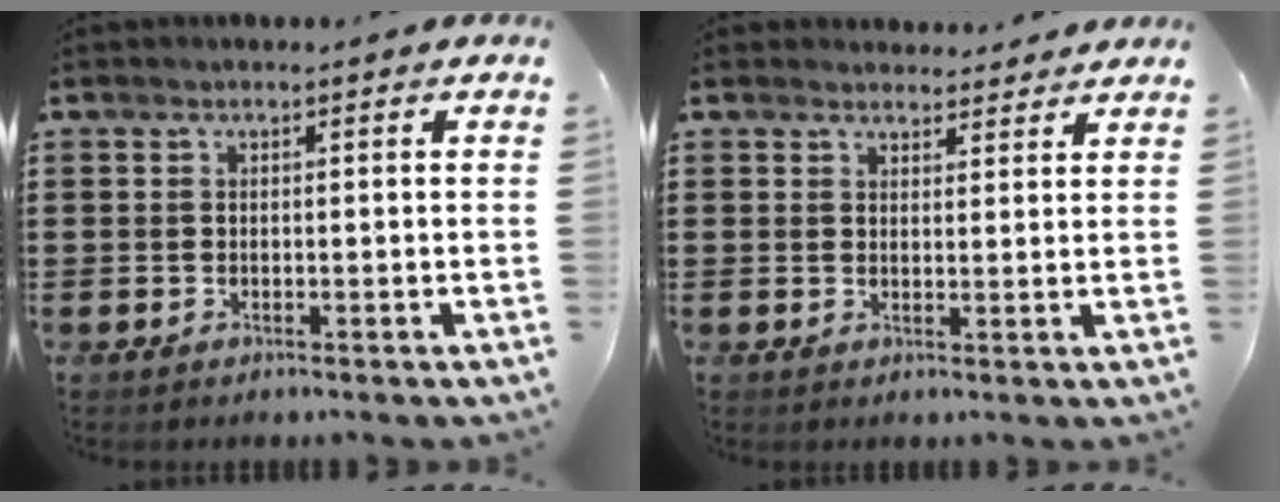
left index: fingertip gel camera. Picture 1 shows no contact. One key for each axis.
{"total": 2.7, "fx": 2.6, "fy": 0.8, "fz": 0.0, "tx": -0.002, "ty": -0.008, "tz": 0.048}